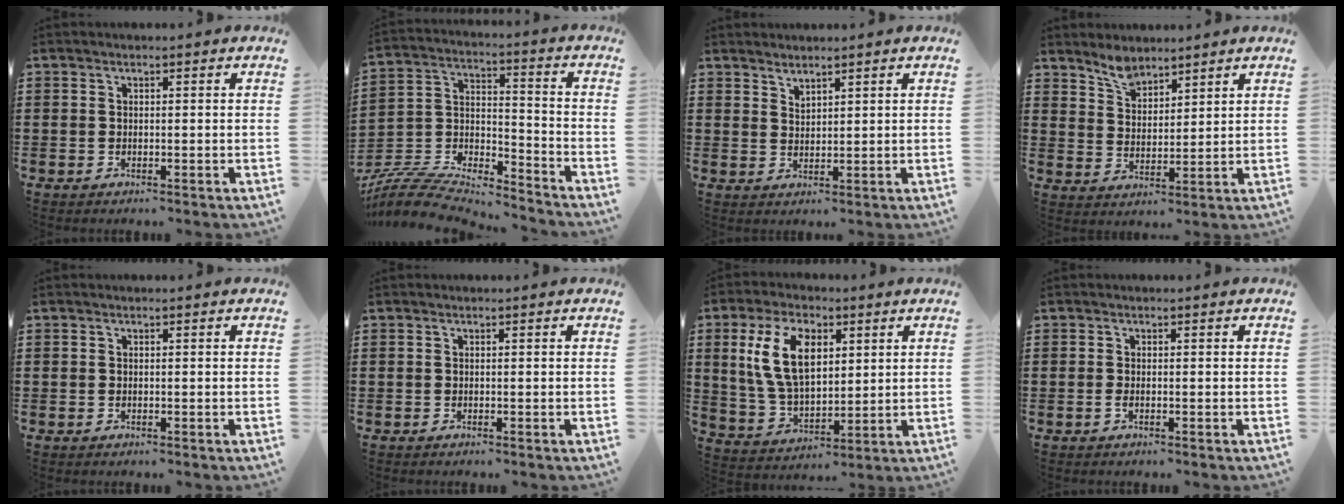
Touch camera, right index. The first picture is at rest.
{"total": 7.4, "force": [-7.0, 1.7, 1.9], "torque": [-0.054, 0.000, -0.144]}
{"total": 1.8, "force": [1.7, 0.3, -0.2], "torque": [0.000, 0.002, 0.035]}
{"total": 4.7, "force": [4.1, 1.7, 1.5], "torque": [-0.044, -0.005, 0.078]}
{"total": 0.0}
{"total": 0.0}
{"total": 11.3, "force": [3.4, 6.4, 8.7], "torque": [-0.201, 0.013, 0.059]}
{"total": 0.8, "force": [-0.4, 0.2, 0.7], "torque": [-0.022, -0.007, -0.008]}